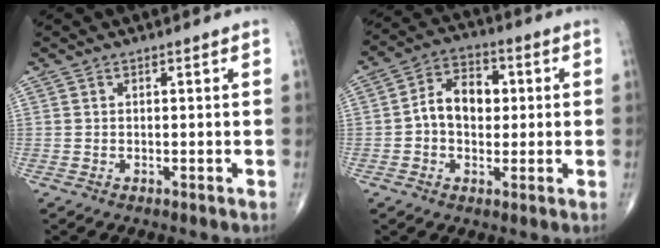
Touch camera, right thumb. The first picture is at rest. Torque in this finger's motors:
{"motor_torque": [0.04, 0.04, 0.49, -0.33, 0.12]}